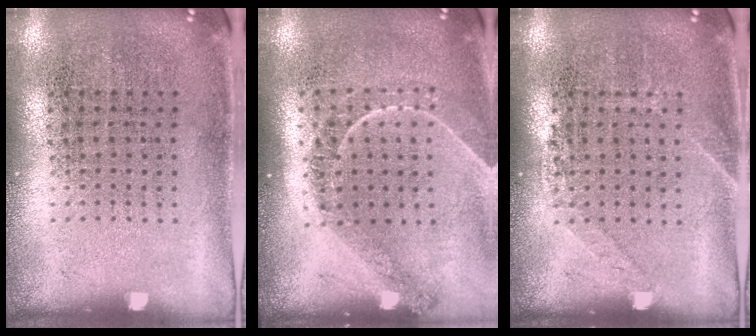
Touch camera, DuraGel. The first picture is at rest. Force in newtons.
{"total": 1.2, "press": 1.2, "slide": 0.3}
{"total": 1.1, "press": 1.1, "slide": 0.2}